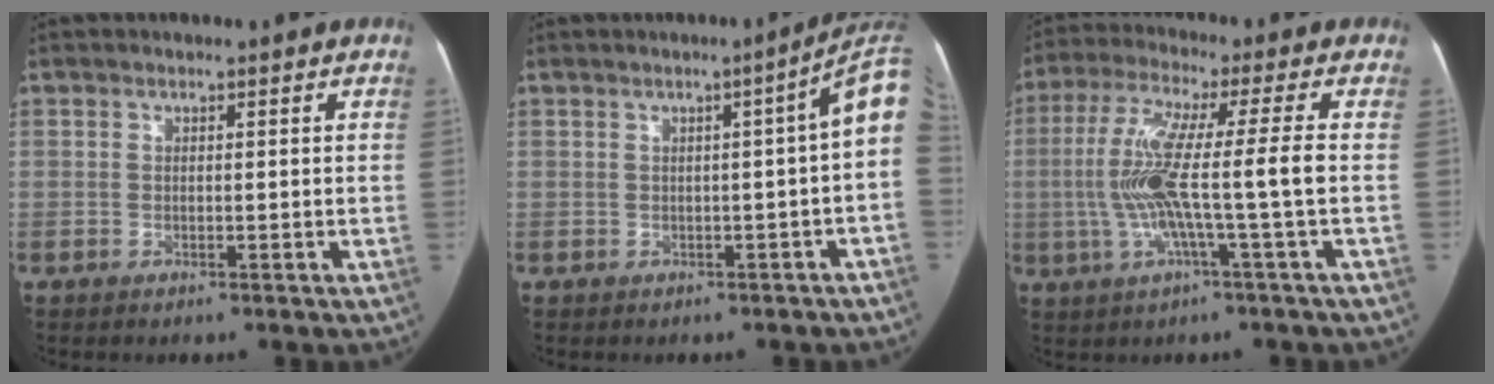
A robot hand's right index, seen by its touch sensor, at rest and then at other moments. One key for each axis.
{"total": 6.8, "fx": 1.1, "fy": 0.0, "fz": 6.7, "tx": -0.068, "ty": 0.021, "tz": 0.002}
{"total": 11.9, "fx": -1.3, "fy": -1.1, "fz": 11.8, "tx": -0.235, "ty": 0.010, "tz": -0.029}